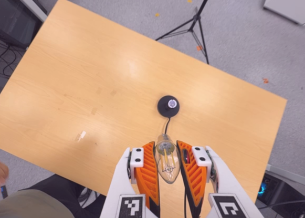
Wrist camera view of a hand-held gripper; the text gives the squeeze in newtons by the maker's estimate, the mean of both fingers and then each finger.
{"total": 20.6, "left": 23.2, "right": 17.9}